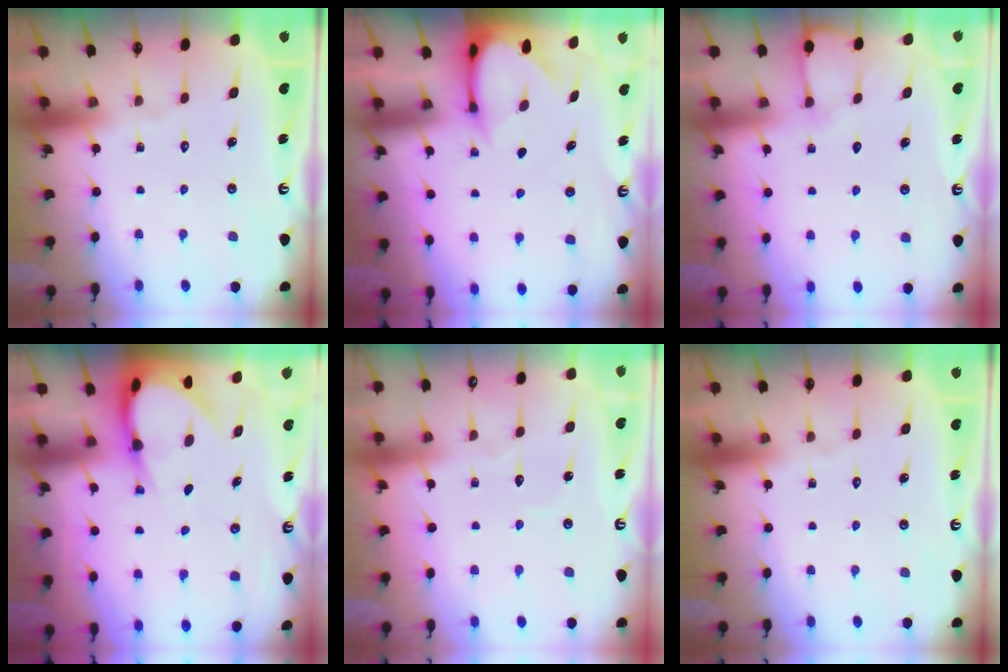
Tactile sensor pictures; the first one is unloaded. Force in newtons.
{"total": 3.5, "press": 3.5, "slide": 0.3}
{"total": 4.1, "press": 4.1, "slide": 0.6}
{"total": 6.3, "press": 6.3, "slide": 0.5}
{"total": 2.8, "press": 2.8, "slide": 0.3}
{"total": 0.0}